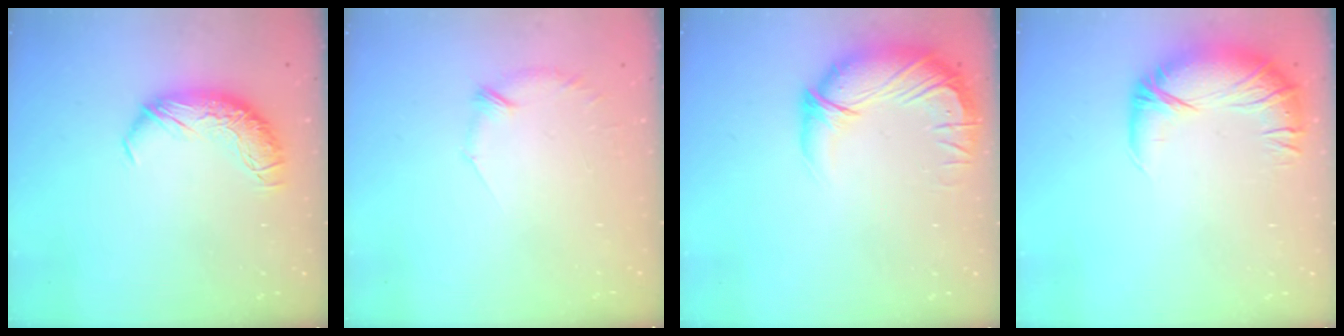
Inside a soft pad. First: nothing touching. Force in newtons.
{"total": 7.9, "press": 7.9, "slide": 0.7}
{"total": 2.9, "press": 0.1, "slide": 2.9}
{"total": 3.1, "press": 2.0, "slide": 2.4}